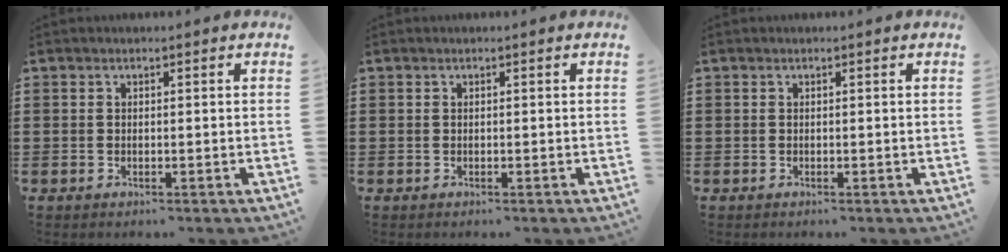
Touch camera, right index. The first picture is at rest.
{"total": 0.0}
{"total": 0.0}